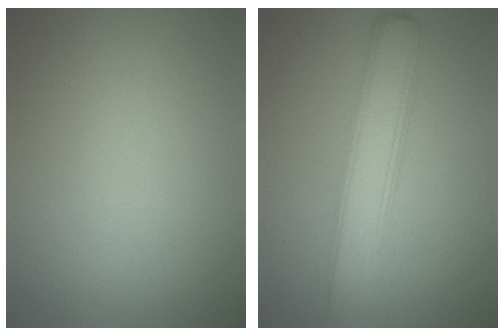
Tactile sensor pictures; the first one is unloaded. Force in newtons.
{"total": 5.0, "press": 5.0, "slide": 0.2}